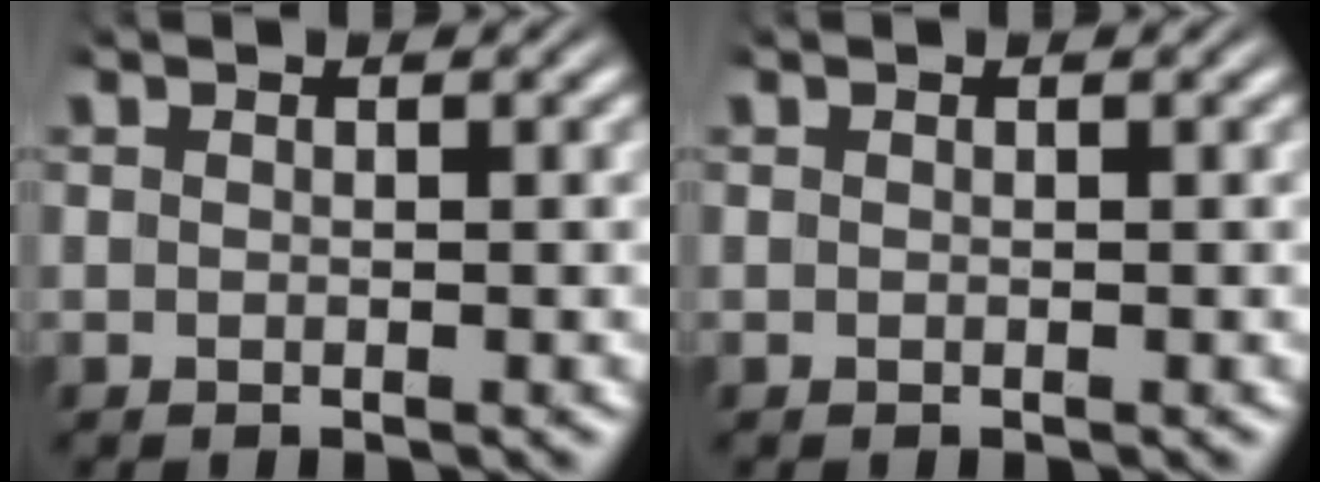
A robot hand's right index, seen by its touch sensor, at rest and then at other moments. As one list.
[{"total": 0.0}]